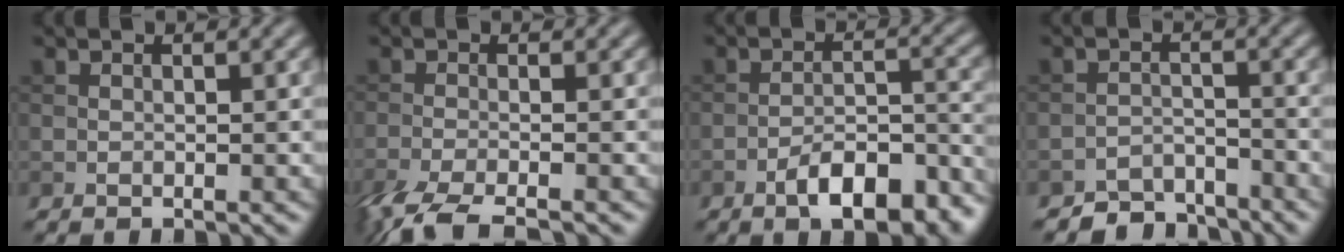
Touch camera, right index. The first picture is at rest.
{"total": 5.1, "force": [-4.0, 1.0, 3.1], "torque": [-0.052, -0.014, -0.083]}
{"total": 7.5, "force": [-4.8, 2.6, 5.2], "torque": [-0.077, 0.007, -0.076]}
{"total": 4.2, "force": [-4.0, 1.3, 0.5], "torque": [0.001, 0.001, -0.074]}